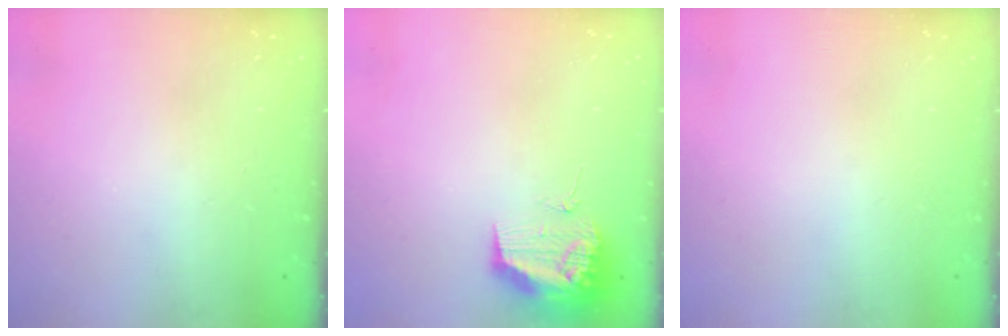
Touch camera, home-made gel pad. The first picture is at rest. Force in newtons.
{"total": 11.1, "press": 11.1, "slide": 0.8}
{"total": 16.0, "press": 1.9, "slide": 15.9}